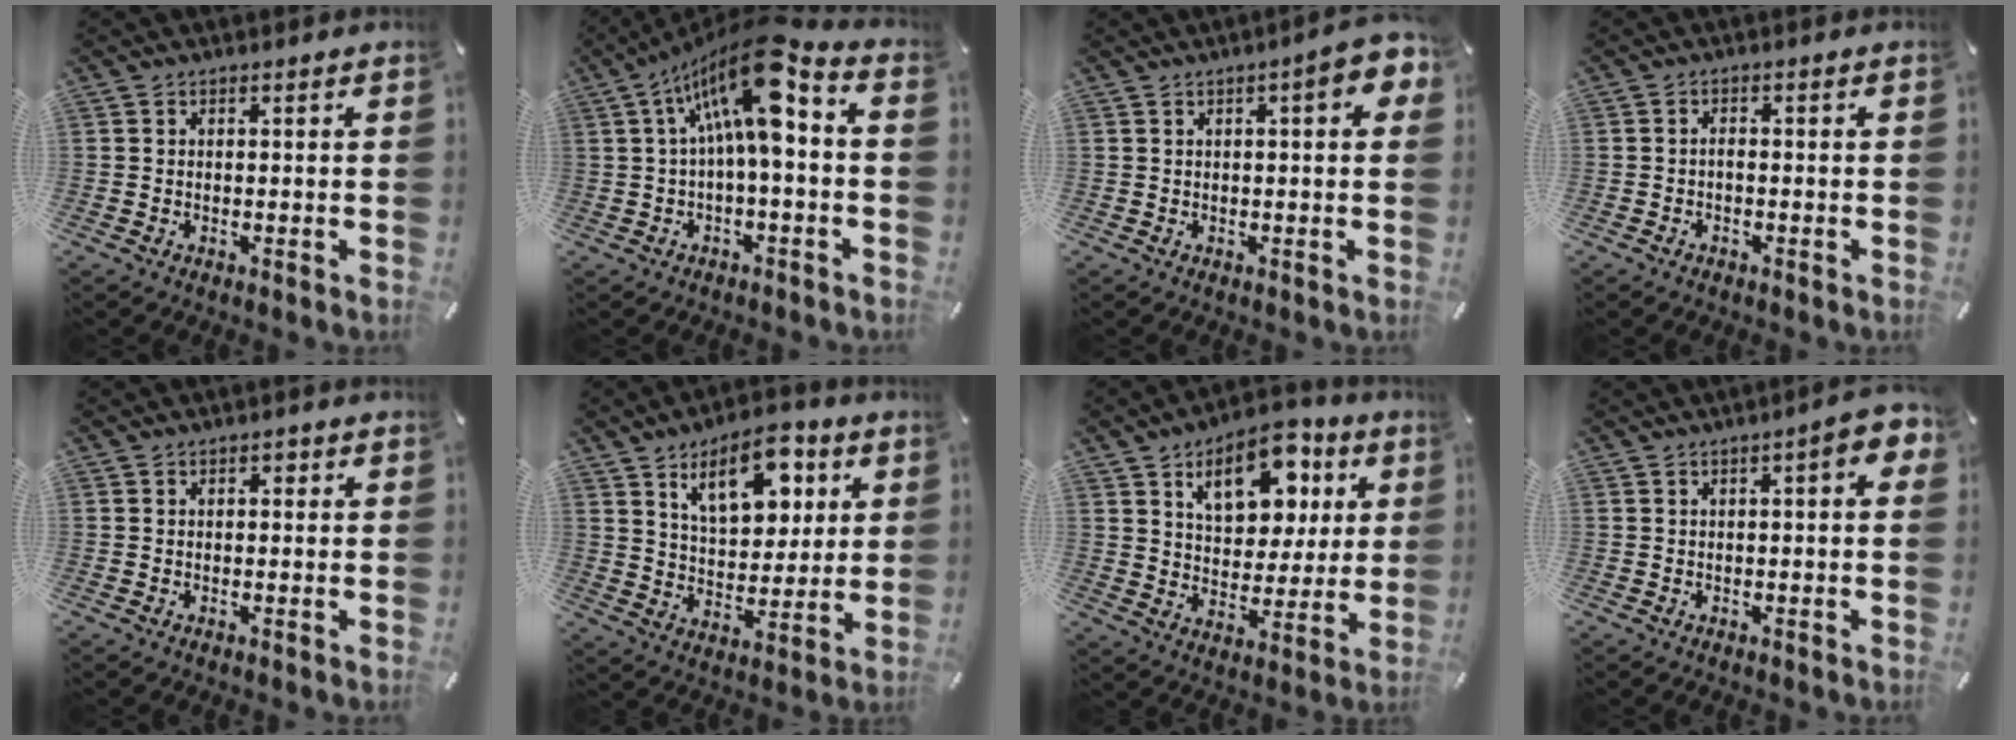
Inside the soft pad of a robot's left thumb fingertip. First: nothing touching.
{"total": 16.0, "force": [4.8, 5.2, 14.3], "torque": [-0.257, -0.024, 0.074]}
{"total": 7.3, "force": [2.6, 1.9, 6.6], "torque": [-0.083, -0.012, 0.036]}
{"total": 1.3, "force": [-0.7, 0.6, 0.9], "torque": [-0.019, 0.002, -0.014]}
{"total": 1.1, "force": [0.3, 0.8, 0.7], "torque": [-0.006, 0.003, 0.002]}
{"total": 14.6, "force": [7.6, 8.2, 9.4], "torque": [-0.137, -0.020, 0.132]}
{"total": 15.2, "force": [7.5, 9.6, 9.1], "torque": [-0.139, -0.020, 0.134]}
{"total": 5.3, "force": [1.5, 1.4, 4.9], "torque": [-0.068, -0.005, 0.020]}